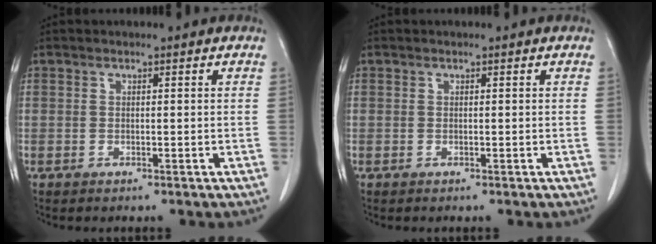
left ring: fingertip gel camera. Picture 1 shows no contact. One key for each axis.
{"total": 0.0}